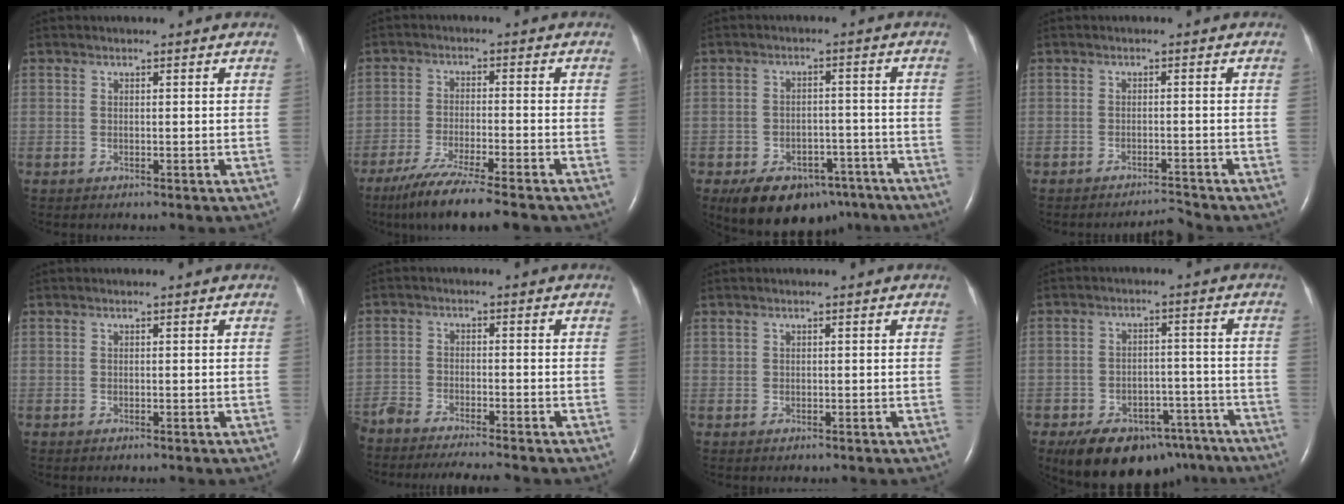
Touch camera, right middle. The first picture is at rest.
{"total": 10.7, "force": [-8.7, -0.2, 6.2], "torque": [-0.103, -0.031, -0.143]}
{"total": 9.3, "force": [-5.9, 5.9, 4.1], "torque": [-0.054, 0.018, -0.077]}
{"total": 2.3, "force": [-2.2, -0.7, -0.3], "torque": [0.004, -0.009, -0.032]}
{"total": 0.0}
{"total": 13.2, "force": [-11.9, 0.9, 5.5], "torque": [-0.094, -0.023, -0.186]}
{"total": 0.0}
{"total": 14.9, "force": [-10.7, 7.9, 6.7], "torque": [-0.101, 0.016, -0.147]}